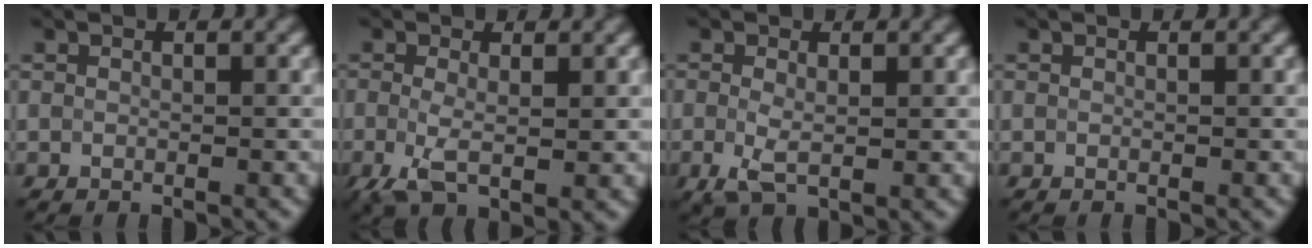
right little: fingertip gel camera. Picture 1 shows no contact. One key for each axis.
{"total": 2.9, "fx": -0.8, "fy": 0.9, "fz": 2.6, "tx": -0.067, "ty": -0.005, "tz": -0.014}
{"total": 1.8, "fx": -0.5, "fy": 0.7, "fz": 1.6, "tx": -0.052, "ty": -0.003, "tz": -0.008}
{"total": 0.0}